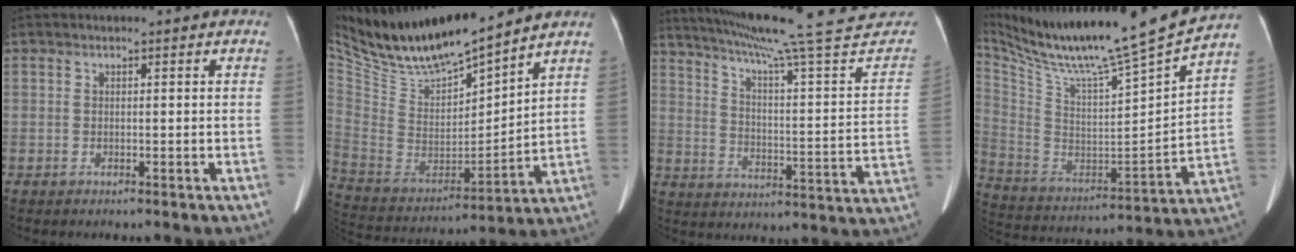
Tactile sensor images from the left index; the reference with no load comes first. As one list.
[{"total": 22.5, "force": [20.0, 3.1, 9.8], "torque": [-0.205, -0.008, 0.361]}, {"total": 31.2, "force": [28.2, 0.8, 13.3], "torque": [-0.211, -0.092, 0.357]}, {"total": 23.4, "force": [20.3, -1.3, 11.7], "torque": [-0.218, -0.061, 0.330]}]